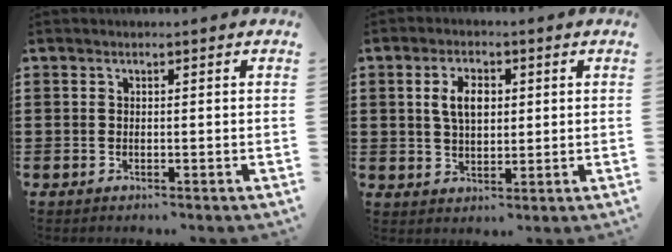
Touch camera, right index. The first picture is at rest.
{"total": 5.0, "force": [1.1, 3.0, 3.9], "torque": [-0.078, 0.010, 0.015]}